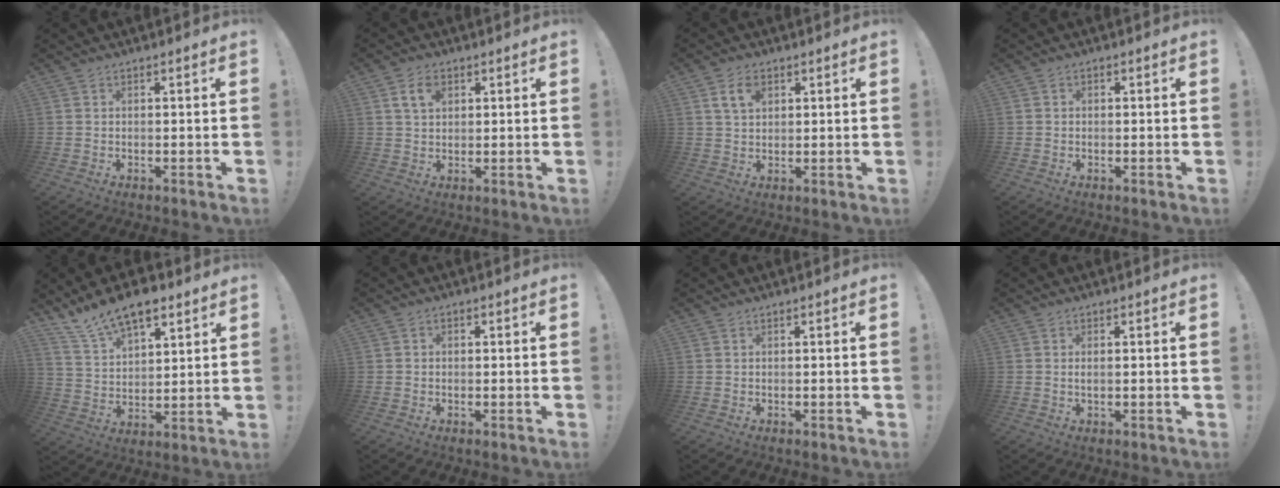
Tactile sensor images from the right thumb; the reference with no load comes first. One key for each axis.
{"total": 5.6, "fx": 2.4, "fy": 3.7, "fz": 3.5, "tx": -0.052, "ty": 0.000, "tz": 0.042}
{"total": 6.0, "fx": 2.6, "fy": 3.9, "fz": 3.7, "tx": -0.058, "ty": -0.002, "tz": 0.048}
{"total": 1.0, "fx": -0.4, "fy": 0.8, "fz": 0.5, "tx": -0.011, "ty": 0.005, "tz": -0.007}
{"total": 13.0, "fx": 9.7, "fy": 5.9, "fz": 6.3, "tx": -0.122, "ty": -0.054, "tz": 0.180}
{"total": 1.1, "fx": -0.5, "fy": 0.9, "fz": 0.4, "tx": -0.011, "ty": 0.006, "tz": -0.008}
{"total": 0.0}
{"total": 1.0, "fx": 0.1, "fy": 0.2, "fz": 1.0, "tx": -0.012, "ty": -0.002, "tz": 0.001}